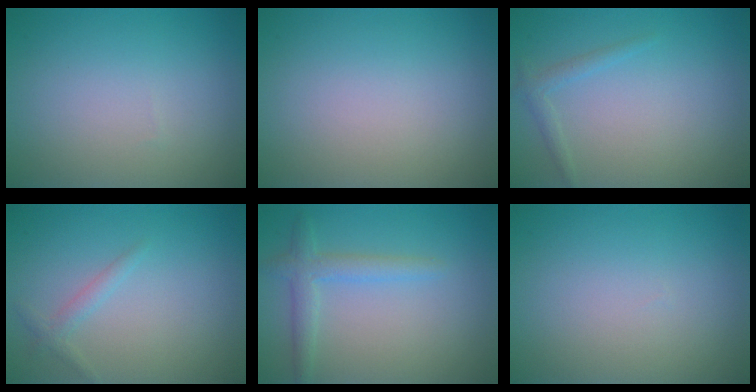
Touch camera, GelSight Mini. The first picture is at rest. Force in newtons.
{"total": 0.0}
{"total": 1.2, "press": 1.2, "slide": 0.1}
{"total": 1.1, "press": 1.1, "slide": 0.0}
{"total": 2.4, "press": 2.4, "slide": 0.1}
{"total": 0.0}